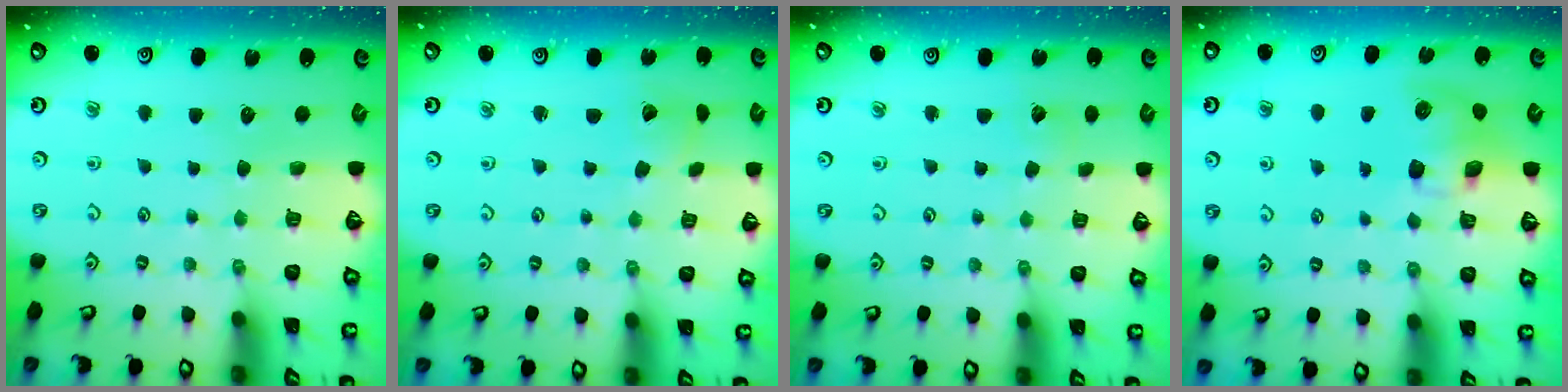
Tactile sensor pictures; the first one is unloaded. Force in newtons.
{"total": 1.9, "press": 1.9, "slide": 0.3}
{"total": 2.8, "press": 2.8, "slide": 0.2}
{"total": 9.0, "press": 9.0, "slide": 1.0}